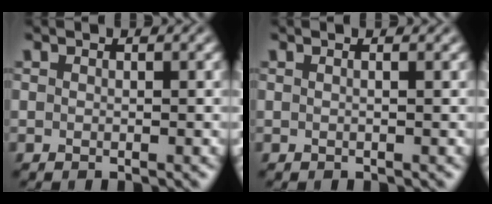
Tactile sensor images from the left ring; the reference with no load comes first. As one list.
[{"total": 1.8, "force": [0.7, 1.0, 1.4], "torque": [-0.004, 0.007, -0.021]}]